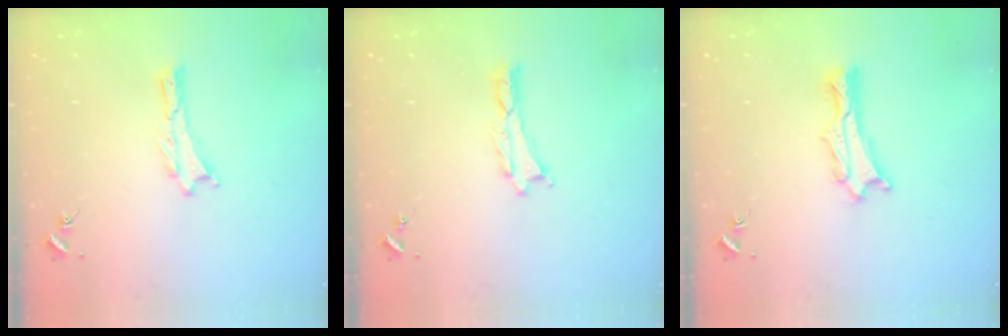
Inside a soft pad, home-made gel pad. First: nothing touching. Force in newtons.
{"total": 0.0}
{"total": 1.5, "press": 1.4, "slide": 0.2}